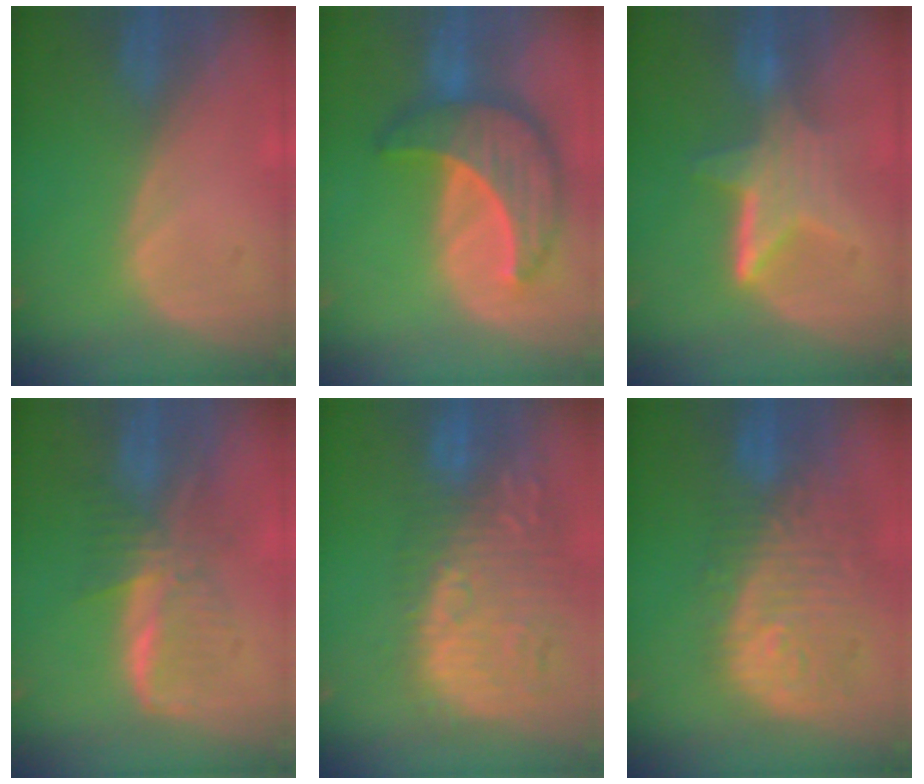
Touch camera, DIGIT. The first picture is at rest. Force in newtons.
{"total": 10.0, "press": 10.0, "slide": 0.8}
{"total": 6.7, "press": 6.1, "slide": 2.7}
{"total": 6.5, "press": 6.3, "slide": 1.6}
{"total": 13.5, "press": 12.1, "slide": 5.9}
{"total": 12.0, "press": 10.7, "slide": 5.4}